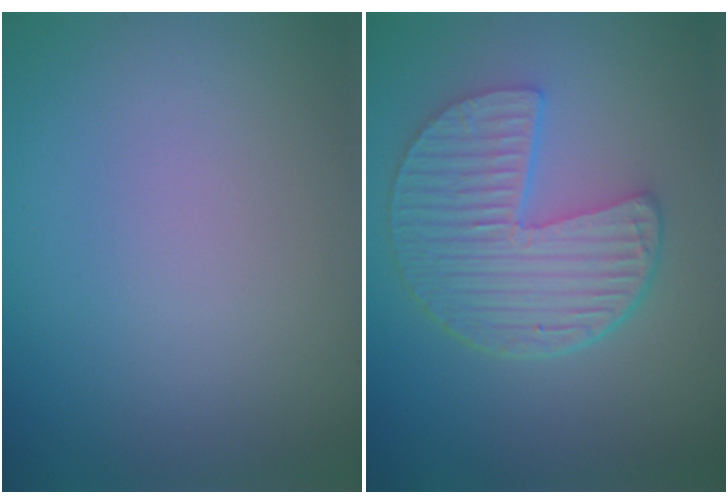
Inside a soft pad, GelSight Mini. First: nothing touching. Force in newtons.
{"total": 6.3, "press": 4.6, "slide": 4.3}